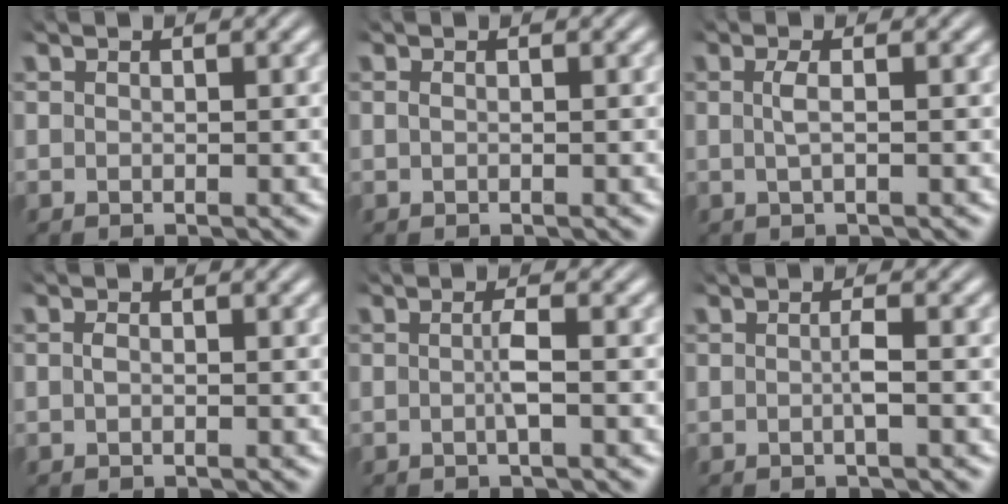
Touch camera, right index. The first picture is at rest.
{"total": 0.5, "force": [-0.2, -0.5, 0.1], "torque": [-0.003, -0.005, 0.001]}
{"total": 1.4, "force": [-0.2, -0.3, 1.3], "torque": [-0.030, -0.005, 0.000]}
{"total": 0.6, "force": [-0.4, -0.3, 0.3], "torque": [-0.010, -0.006, -0.004]}
{"total": 1.6, "force": [-0.6, -0.2, 1.5], "torque": [-0.026, 0.002, -0.013]}
{"total": 1.1, "force": [-0.5, -0.1, 1.0], "torque": [-0.017, 0.001, -0.011]}